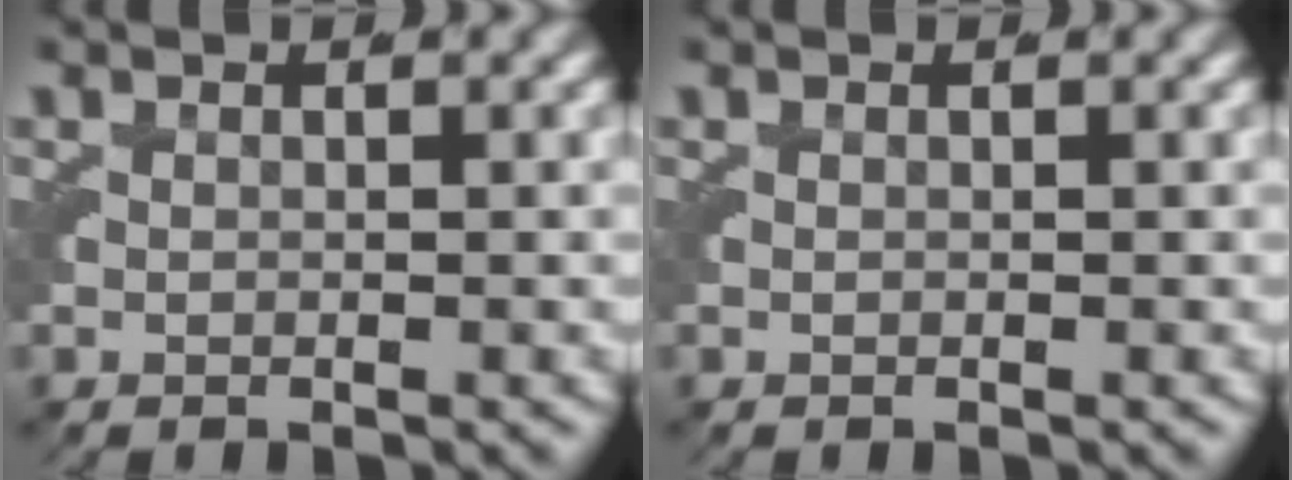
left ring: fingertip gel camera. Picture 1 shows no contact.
{"total": 0.0}